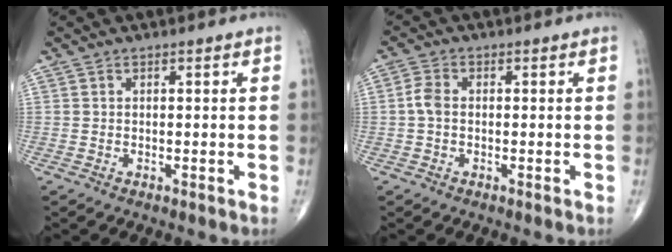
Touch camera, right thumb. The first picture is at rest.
{"total": 2.8, "force": [-0.2, 1.8, 2.1], "torque": [-0.045, 0.006, -0.011]}